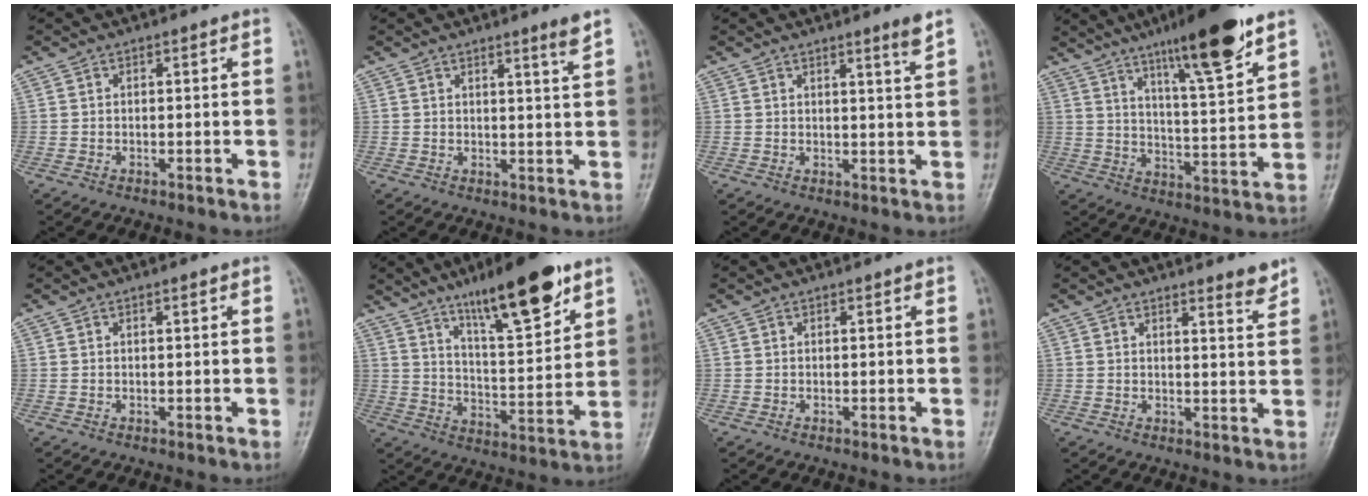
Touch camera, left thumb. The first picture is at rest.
{"total": 3.1, "force": [2.2, -0.5, 2.1], "torque": [-0.029, -0.022, 0.036]}
{"total": 3.1, "force": [2.2, -0.5, 2.1], "torque": [-0.028, -0.022, 0.036]}
{"total": 16.3, "force": [10.9, 2.1, 12.0], "torque": [-0.176, -0.057, 0.176]}
{"total": 0.7, "force": [0.4, 0.1, 0.5], "torque": [-0.007, -0.001, 0.007]}
{"total": 17.2, "force": [11.1, 4.0, 12.5], "torque": [-0.176, -0.060, 0.188]}
{"total": 0.0}
{"total": 3.3, "force": [2.9, 0.2, 1.7], "torque": [-0.014, -0.029, 0.038]}